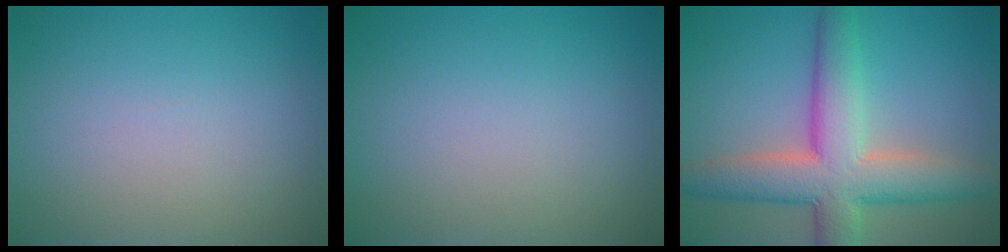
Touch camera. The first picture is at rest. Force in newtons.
{"total": 0.0}
{"total": 8.4, "press": 8.4, "slide": 0.5}